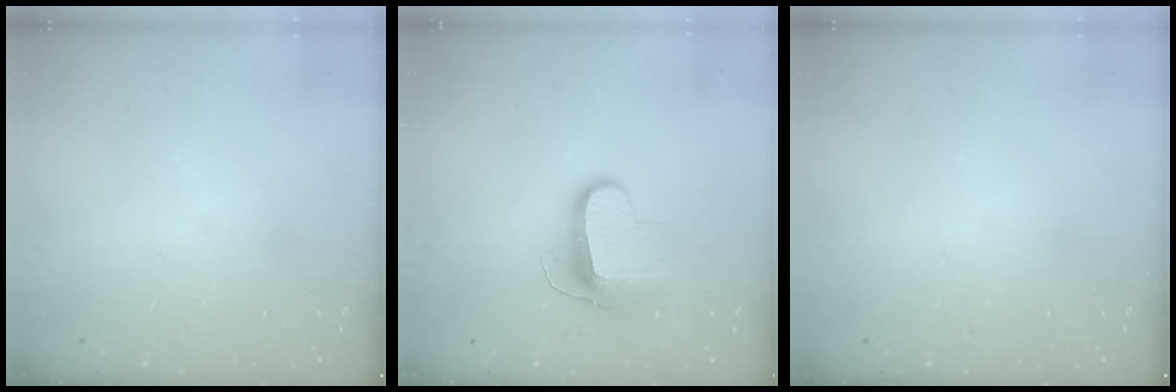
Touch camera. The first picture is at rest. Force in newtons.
{"total": 9.8, "press": 9.8, "slide": 0.1}
{"total": 0.0}